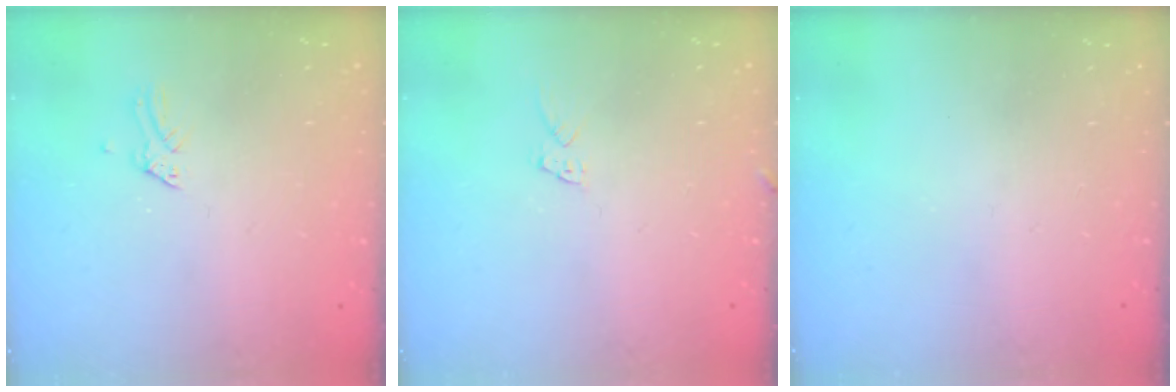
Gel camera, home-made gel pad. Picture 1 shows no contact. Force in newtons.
{"total": 5.2, "press": 5.2, "slide": 0.0}
{"total": 0.0}